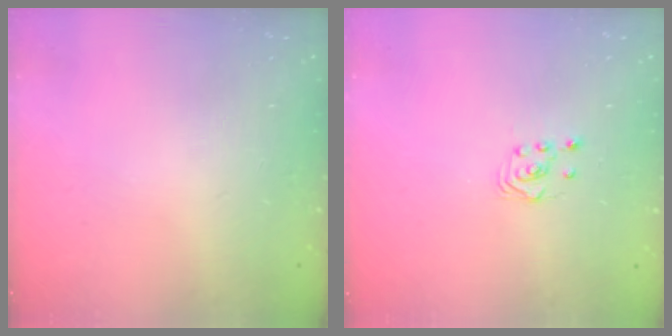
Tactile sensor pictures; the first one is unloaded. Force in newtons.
{"total": 2.9, "press": 2.6, "slide": 1.4}